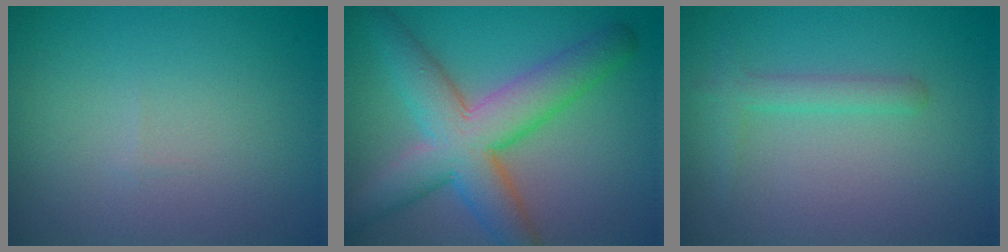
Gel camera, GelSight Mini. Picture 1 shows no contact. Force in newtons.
{"total": 8.2, "press": 8.2, "slide": 0.2}
{"total": 1.7, "press": 1.7, "slide": 0.1}